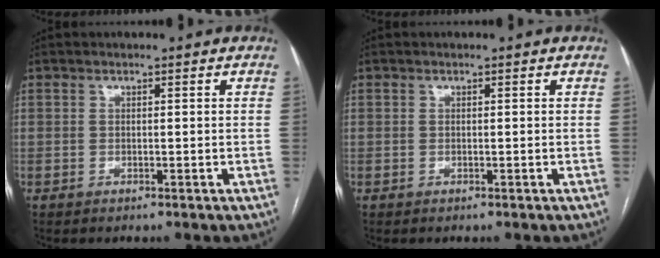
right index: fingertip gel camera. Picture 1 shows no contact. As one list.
[{"total": 0.0}]